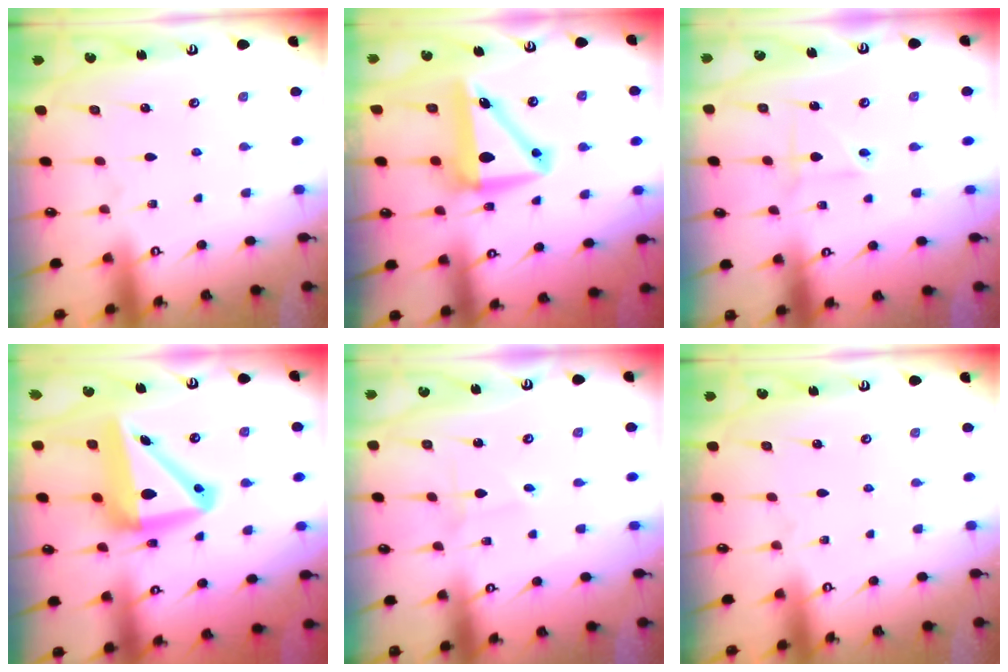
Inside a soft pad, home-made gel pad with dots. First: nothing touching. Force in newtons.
{"total": 11.2, "press": 10.9, "slide": 2.3}
{"total": 2.1, "press": 2.1, "slide": 0.6}
{"total": 15.2, "press": 14.9, "slide": 3.1}
{"total": 0.7, "press": 0.7, "slide": 0.0}
{"total": 0.0}